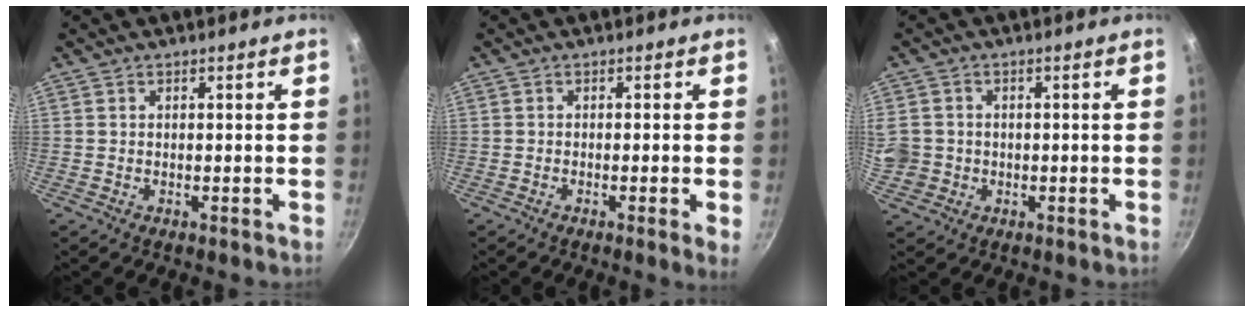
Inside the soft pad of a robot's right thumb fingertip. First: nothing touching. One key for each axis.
{"total": 2.6, "fx": -0.6, "fy": 0.0, "fz": 2.5, "tx": -0.041, "ty": -0.007, "tz": -0.012}
{"total": 7.7, "fx": -0.3, "fy": 7.1, "fz": 2.9, "tx": -0.067, "ty": 0.008, "tz": 0.000}